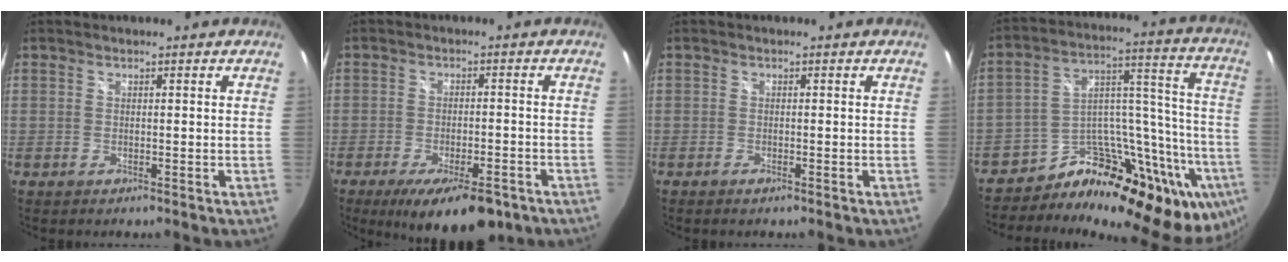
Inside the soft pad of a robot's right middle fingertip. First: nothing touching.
{"total": 13.0, "force": [-8.7, 4.5, 8.5], "torque": [-0.151, -0.026, -0.125]}
{"total": 0.9, "force": [-0.7, 0.1, 0.5], "torque": [-0.009, 0.000, -0.013]}
{"total": 23.8, "force": [-15.8, 11.6, 13.5], "torque": [-0.155, 0.043, -0.242]}